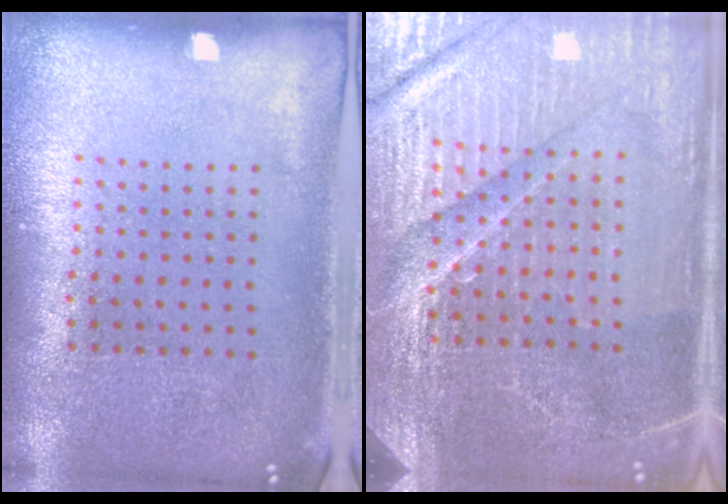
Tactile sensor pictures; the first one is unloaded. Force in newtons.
{"total": 5.1, "press": 4.8, "slide": 1.8}